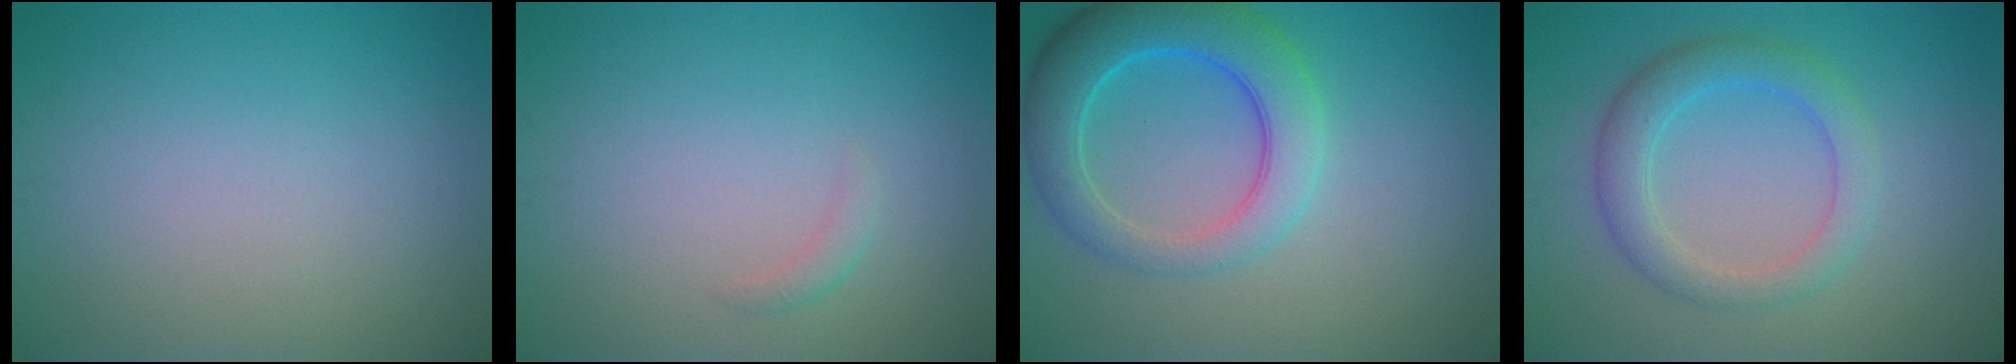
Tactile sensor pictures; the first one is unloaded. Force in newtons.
{"total": 0.9, "press": 0.9, "slide": 0.0}
{"total": 6.6, "press": 6.6, "slide": 0.3}
{"total": 3.9, "press": 3.9, "slide": 0.1}